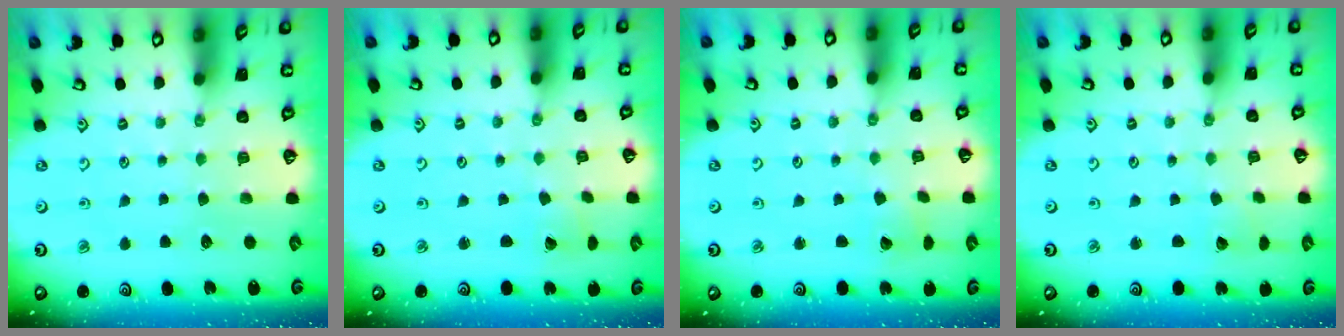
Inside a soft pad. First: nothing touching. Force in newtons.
{"total": 1.3, "press": 1.3, "slide": 0.1}
{"total": 2.6, "press": 2.6, "slide": 0.3}
{"total": 1.7, "press": 1.7, "slide": 0.1}